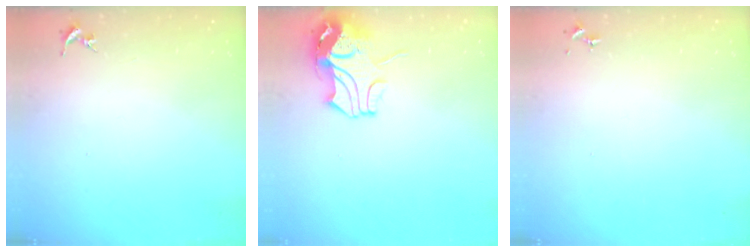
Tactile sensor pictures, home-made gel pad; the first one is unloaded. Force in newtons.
{"total": 10.5, "press": 10.4, "slide": 1.1}
{"total": 0.0}